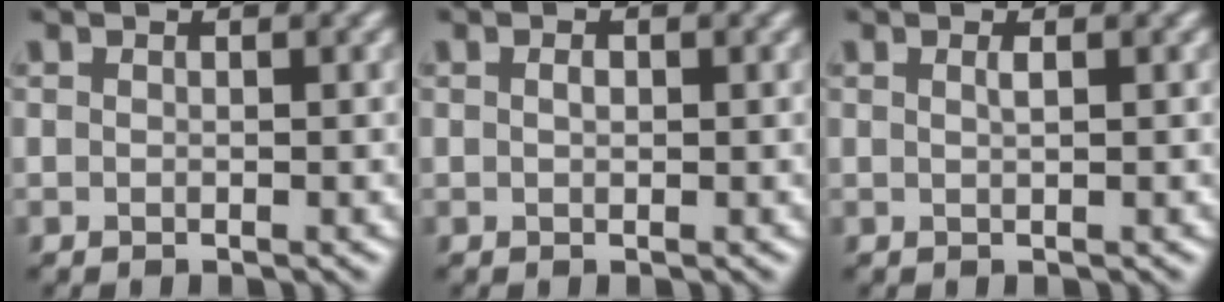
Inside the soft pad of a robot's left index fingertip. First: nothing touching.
{"total": 0.7, "force": [0.1, 0.4, 0.5], "torque": [-0.011, 0.001, 0.001]}
{"total": 0.8, "force": [0.3, 0.3, 0.7], "torque": [-0.009, 0.004, 0.003]}